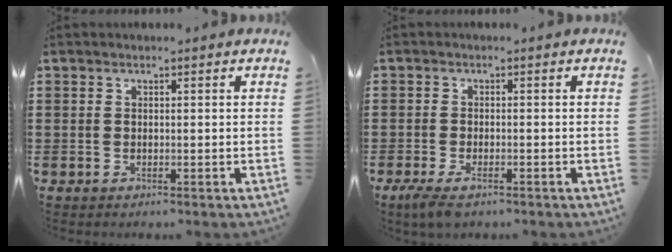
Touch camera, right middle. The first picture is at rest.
{"total": 2.5, "force": [-1.7, 0.7, 1.6], "torque": [-0.051, -0.007, -0.039]}